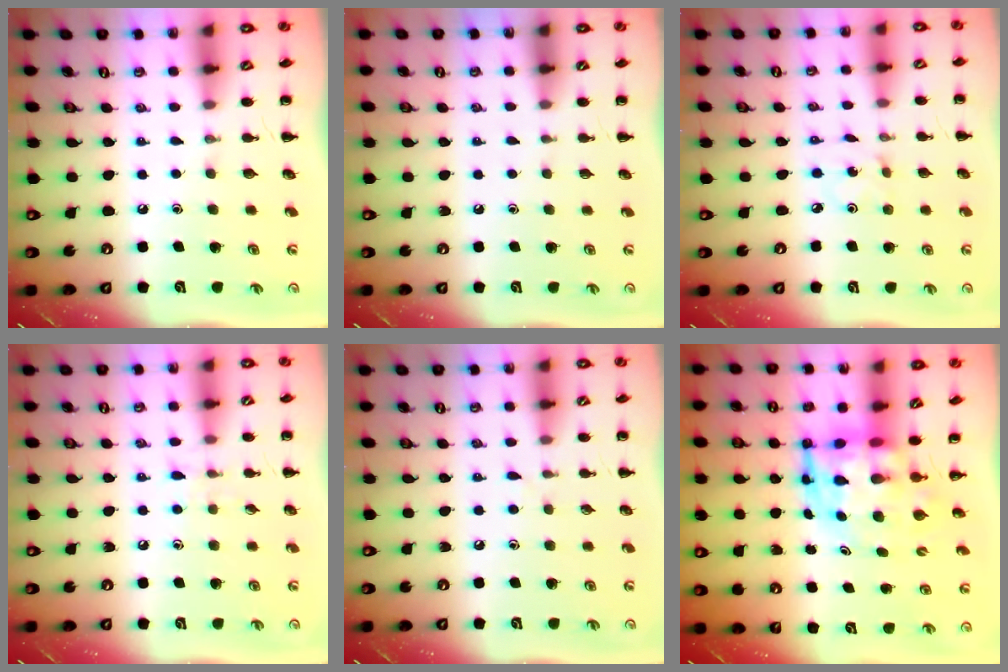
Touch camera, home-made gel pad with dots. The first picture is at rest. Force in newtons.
{"total": 0.6, "press": 0.6, "slide": 0.2}
{"total": 1.0, "press": 1.0, "slide": 0.3}
{"total": 6.0, "press": 5.6, "slide": 2.1}
{"total": 3.0, "press": 2.6, "slide": 1.5}
{"total": 6.9, "press": 6.7, "slide": 1.9}